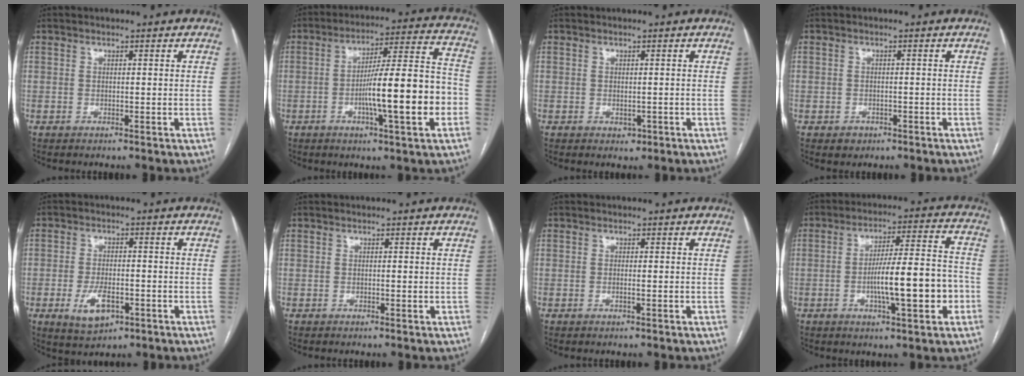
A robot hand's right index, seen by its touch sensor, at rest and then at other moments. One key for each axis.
{"total": 15.7, "fx": -4.0, "fy": 1.1, "fz": 15.1, "tx": -0.236, "ty": 0.014, "tz": -0.061}
{"total": 1.1, "fx": -0.6, "fy": 0.7, "fz": 0.6, "tx": -0.006, "ty": 0.000, "tz": -0.002}
{"total": 2.0, "fx": -1.2, "fy": 1.7, "fz": 0.2, "tx": 0.000, "ty": 0.007, "tz": -0.012}
{"total": 6.1, "fx": -2.7, "fy": 3.0, "fz": 4.6, "tx": -0.087, "ty": -0.003, "tz": -0.038}
{"total": 0.0}
{"total": 0.7, "fx": -0.2, "fy": 0.0, "fz": 0.6, "tx": -0.012, "ty": 0.000, "tz": -0.003}
{"total": 12.5, "fx": -3.4, "fy": 1.7, "fz": 12.0, "tx": -0.198, "ty": 0.016, "tz": -0.050}